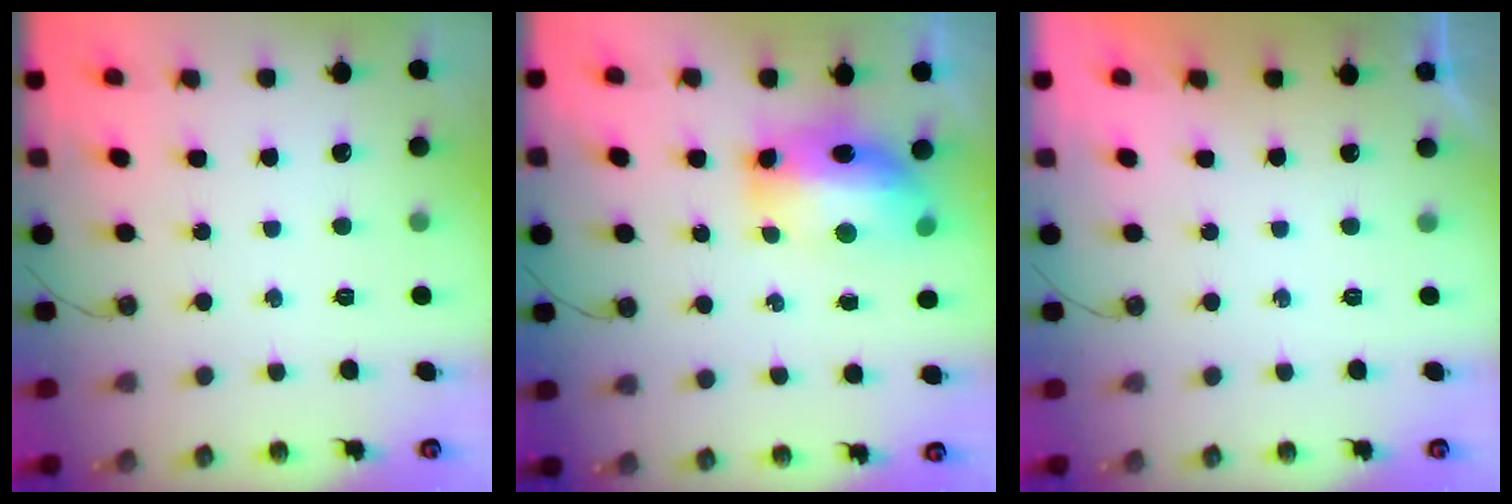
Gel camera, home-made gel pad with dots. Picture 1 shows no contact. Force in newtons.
{"total": 14.5, "press": 14.5, "slide": 1.4}
{"total": 0.0}